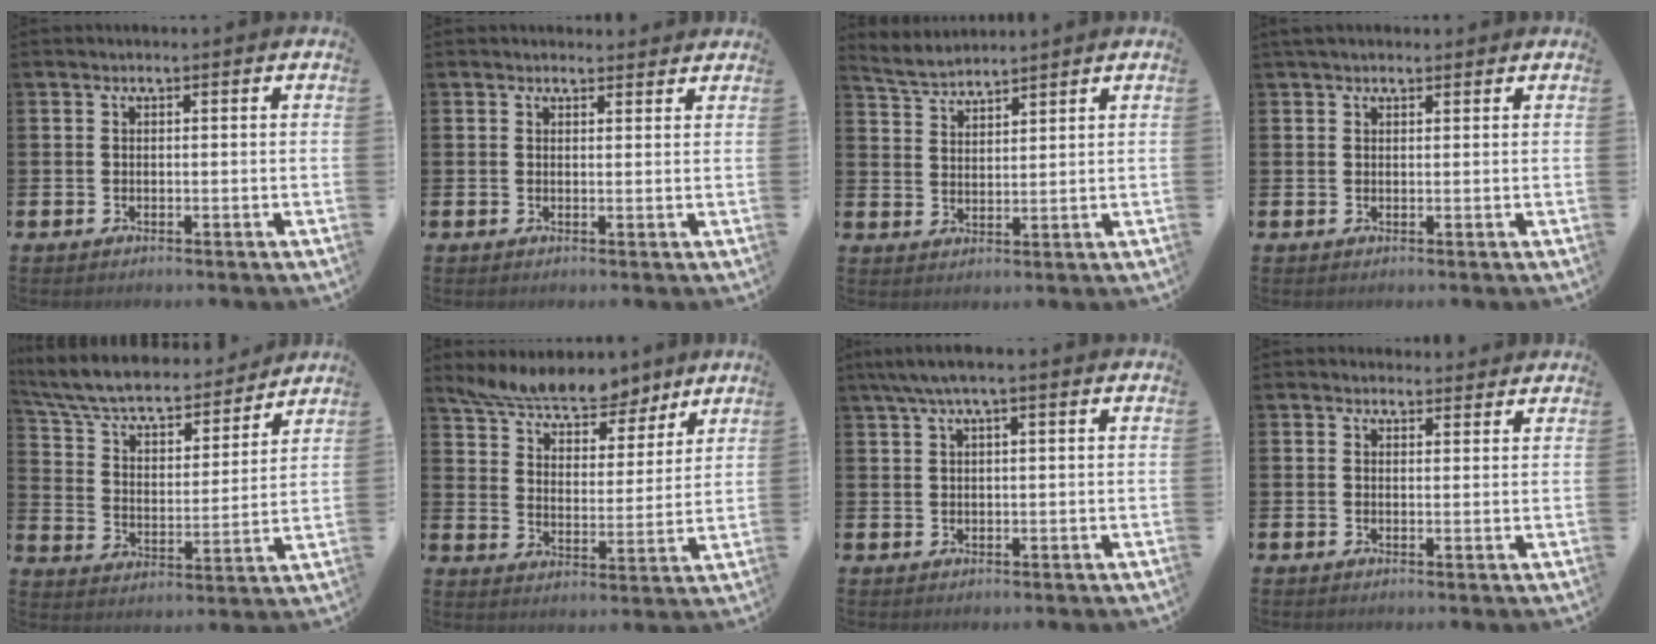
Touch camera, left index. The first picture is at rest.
{"total": 1.5, "force": [1.4, 0.5, 0.0], "torque": [0.008, -0.002, 0.025]}
{"total": 3.9, "force": [3.9, 0.2, 0.0], "torque": [-0.021, -0.016, 0.073]}
{"total": 1.8, "force": [1.5, 0.7, 0.6], "torque": [-0.004, 0.004, 0.025]}
{"total": 7.7, "force": [6.9, 2.2, 2.4], "torque": [-0.085, -0.049, 0.117]}
{"total": 7.6, "force": [7.1, 2.0, 1.8], "torque": [-0.067, -0.043, 0.126]}
{"total": 2.9, "force": [1.7, 0.3, 2.3], "torque": [-0.050, 0.005, 0.031]}
{"total": 1.6, "force": [1.5, 0.6, -0.1], "torque": [0.007, -0.003, 0.026]}